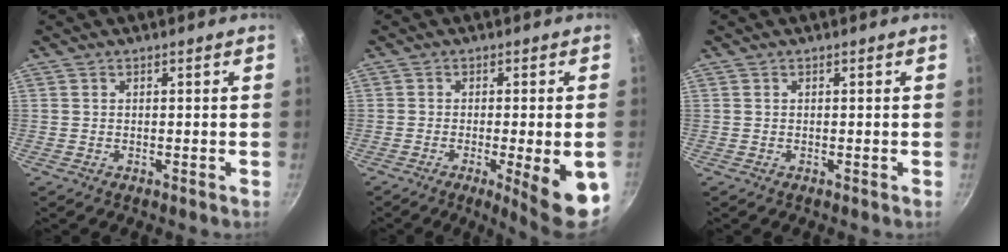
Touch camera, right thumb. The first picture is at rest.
{"total": 11.5, "force": [-3.6, 2.1, 10.7], "torque": [-0.131, 0.002, -0.044]}
{"total": 0.0}